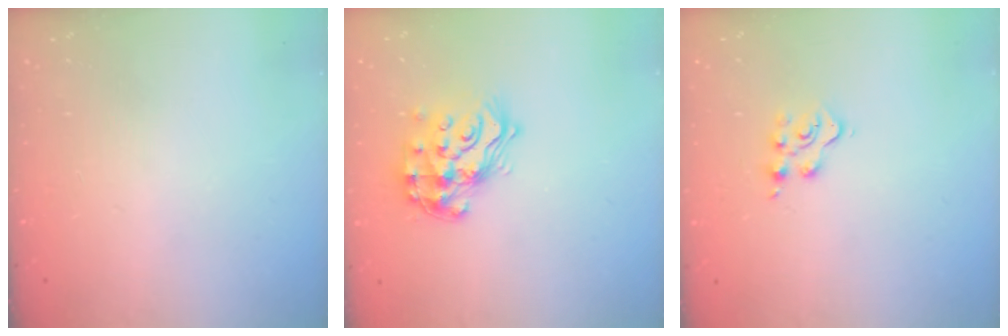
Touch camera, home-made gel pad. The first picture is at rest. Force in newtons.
{"total": 15.8, "press": 15.7, "slide": 1.3}
{"total": 4.5, "press": 4.5, "slide": 0.4}